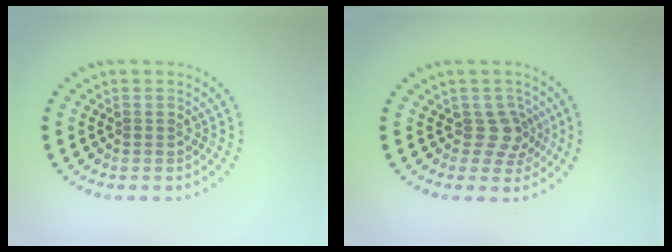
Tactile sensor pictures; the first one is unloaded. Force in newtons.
{"total": 2.3, "press": 1.8, "slide": 1.5}